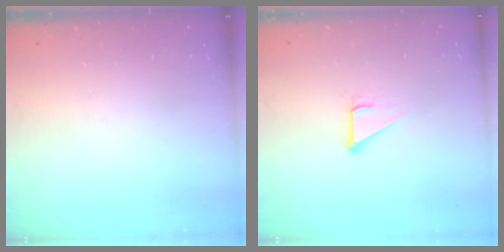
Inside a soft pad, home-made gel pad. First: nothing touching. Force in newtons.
{"total": 3.0, "press": 3.0, "slide": 0.1}